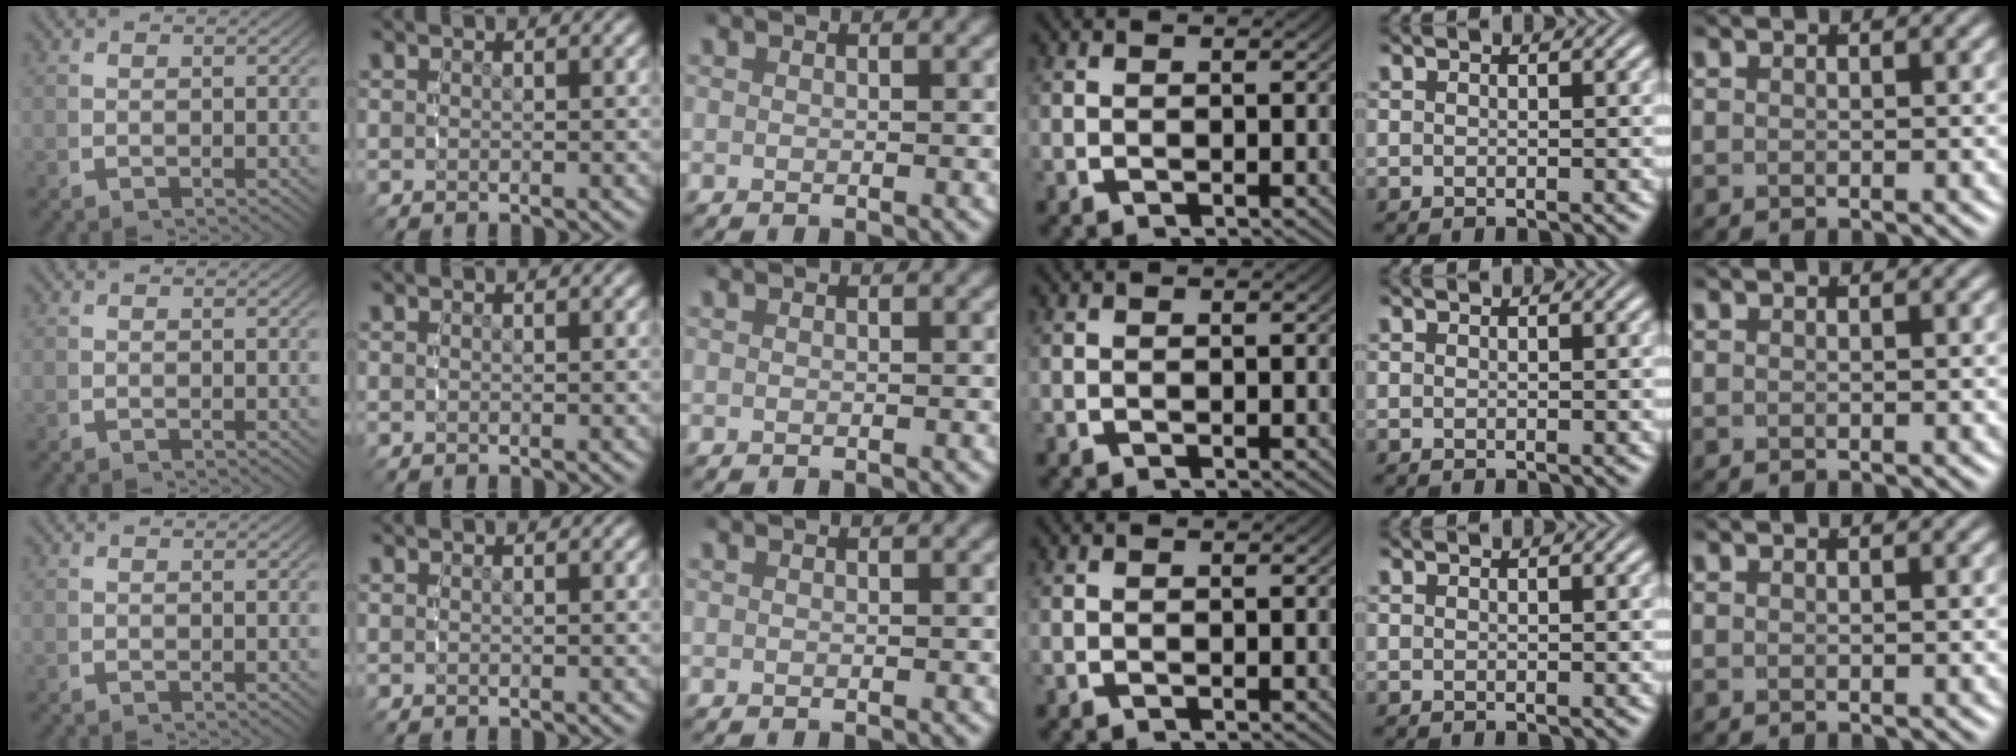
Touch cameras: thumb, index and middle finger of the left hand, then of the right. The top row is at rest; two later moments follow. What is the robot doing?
{"motion": "reach", "object": "toothpaste"}